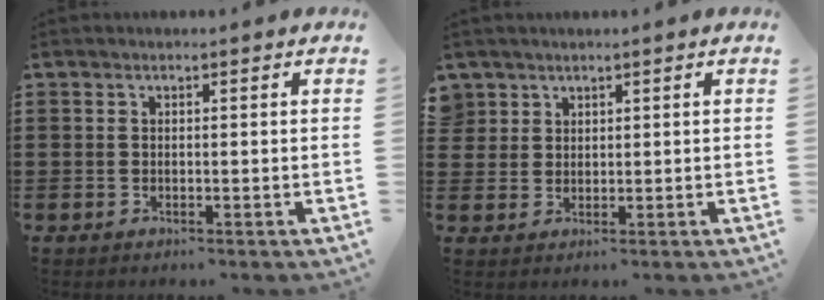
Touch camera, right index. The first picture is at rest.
{"total": 2.5, "force": [1.7, 1.8, -0.1], "torque": [-0.007, 0.007, 0.034]}